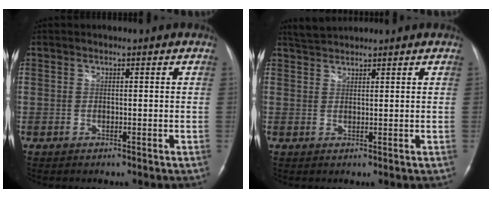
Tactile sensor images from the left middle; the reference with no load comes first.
{"total": 2.6, "force": [2.6, 0.0, 0.2], "torque": [-0.012, 0.013, 0.053]}